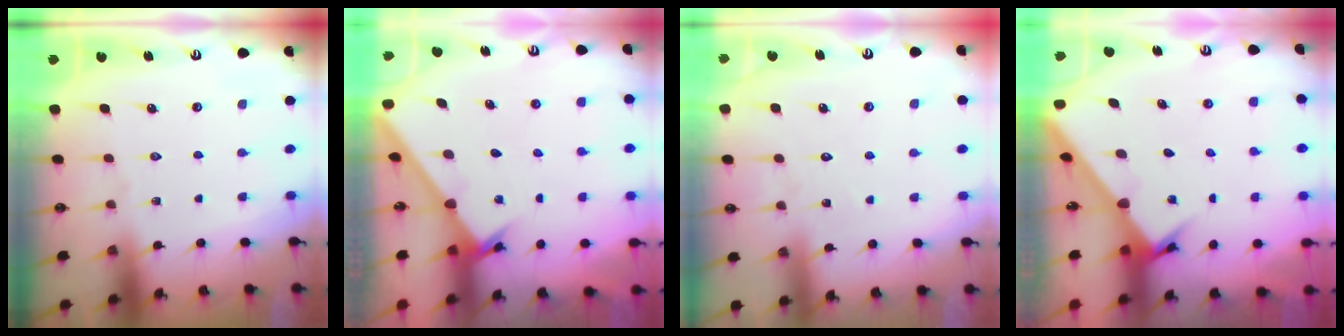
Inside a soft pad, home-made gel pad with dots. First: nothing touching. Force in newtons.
{"total": 1.4, "press": 1.4, "slide": 0.1}
{"total": 3.7, "press": 3.7, "slide": 0.4}
{"total": 2.6, "press": 2.6, "slide": 0.2}